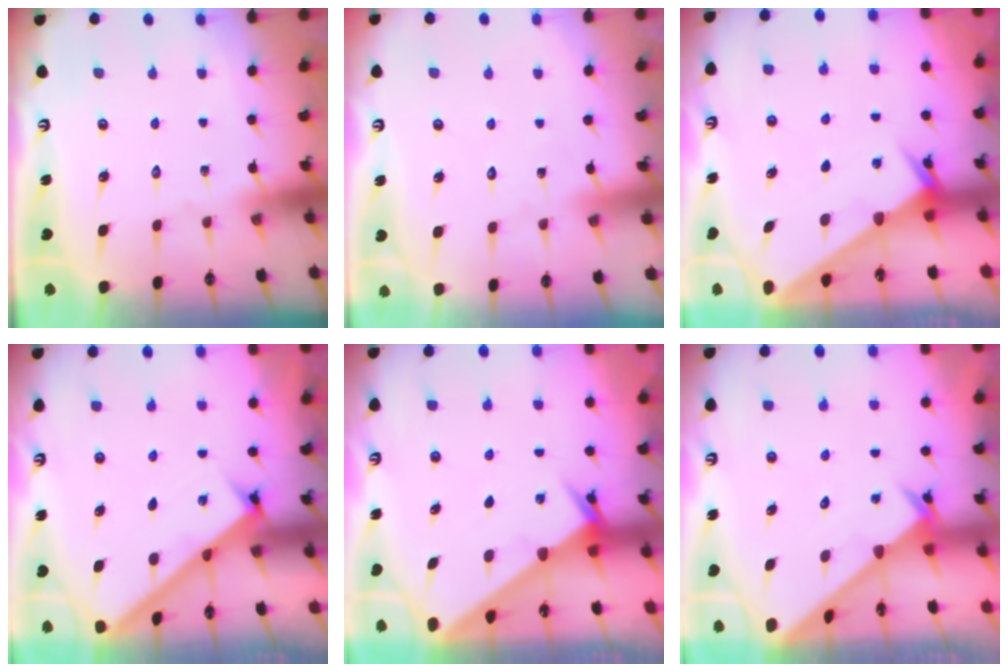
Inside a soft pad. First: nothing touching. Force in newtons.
{"total": 4.8, "press": 4.8, "slide": 0.3}
{"total": 2.1, "press": 2.1, "slide": 0.1}
{"total": 2.5, "press": 2.5, "slide": 0.3}
{"total": 2.4, "press": 2.4, "slide": 0.3}
{"total": 2.5, "press": 2.5, "slide": 0.2}